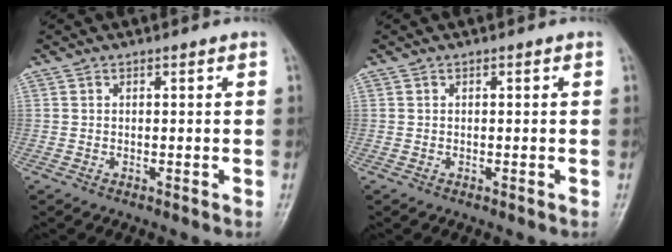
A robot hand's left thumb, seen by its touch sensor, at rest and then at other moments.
{"total": 0.0}